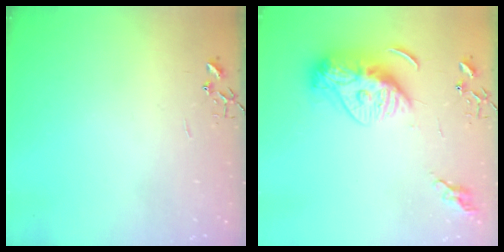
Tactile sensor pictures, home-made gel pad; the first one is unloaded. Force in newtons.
{"total": 15.5, "press": 15.4, "slide": 1.3}